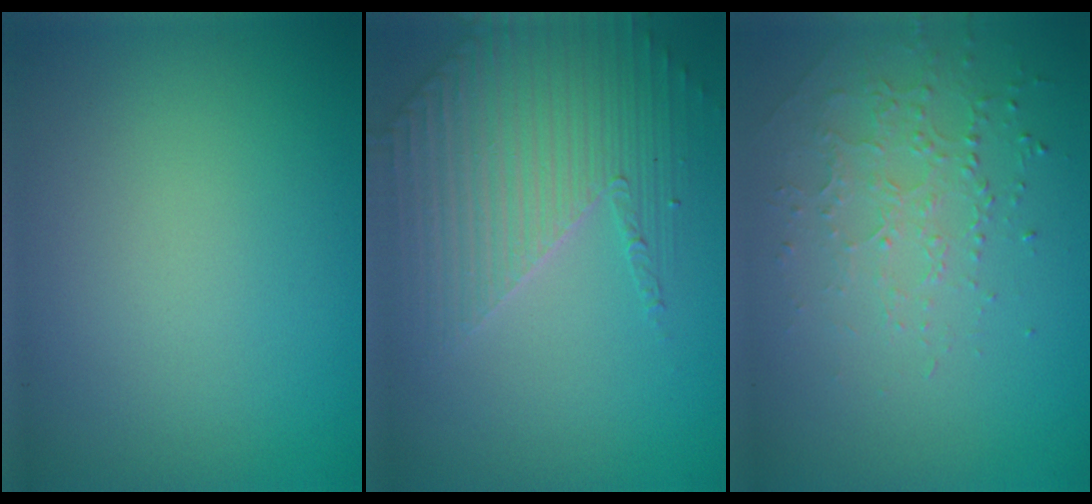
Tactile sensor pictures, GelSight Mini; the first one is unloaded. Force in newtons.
{"total": 3.7, "press": 3.7, "slide": 0.7}
{"total": 1.7, "press": 1.5, "slide": 0.8}